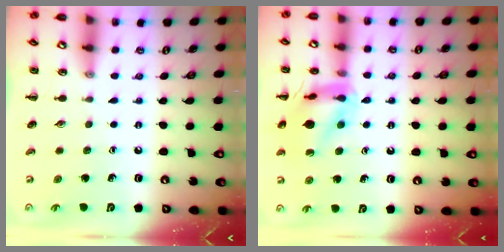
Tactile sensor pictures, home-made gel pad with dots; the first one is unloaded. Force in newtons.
{"total": 13.9, "press": 13.8, "slide": 1.5}